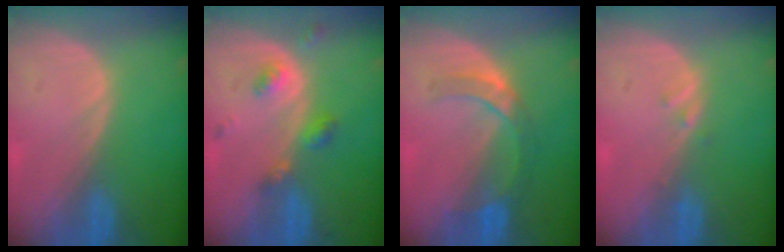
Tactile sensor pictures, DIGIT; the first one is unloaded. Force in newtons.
{"total": 4.6, "press": 4.1, "slide": 2.1}
{"total": 5.0, "press": 4.9, "slide": 1.0}
{"total": 1.0, "press": 0.9, "slide": 0.5}